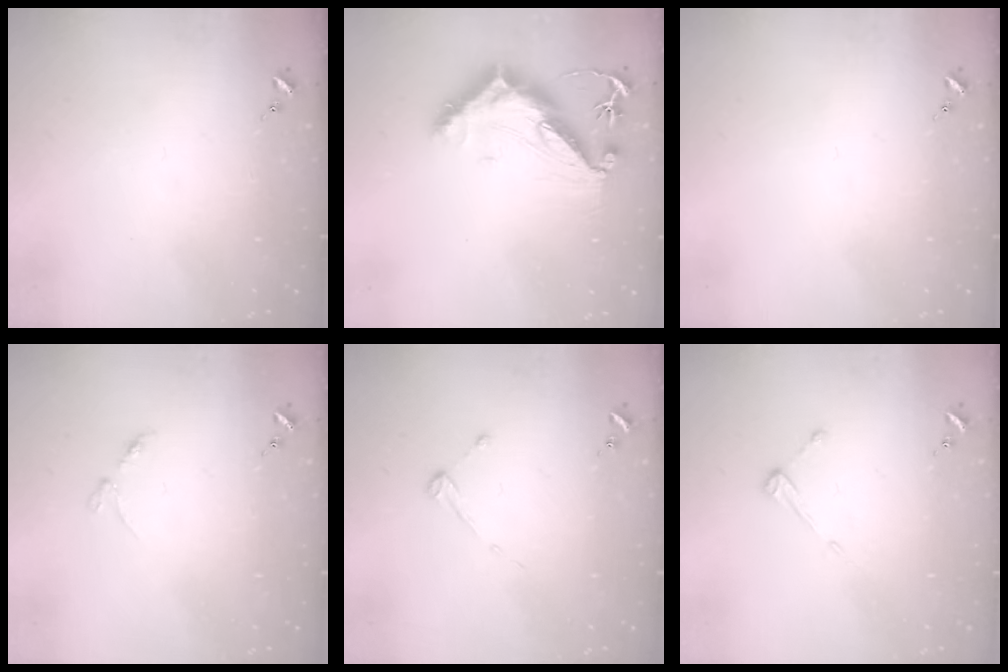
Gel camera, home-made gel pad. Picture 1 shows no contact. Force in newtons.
{"total": 14.3, "press": 14.3, "slide": 0.8}
{"total": 0.0}
{"total": 2.9, "press": 2.8, "slide": 0.4}
{"total": 2.7, "press": 2.7, "slide": 0.3}
{"total": 4.2, "press": 4.2, "slide": 0.3}